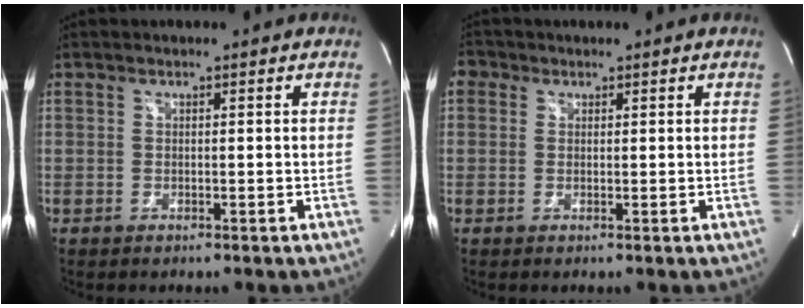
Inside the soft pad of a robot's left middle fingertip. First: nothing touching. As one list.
[{"total": 2.3, "force": [0.9, 2.1, 0.5], "torque": [-0.004, 0.012, 0.012]}]